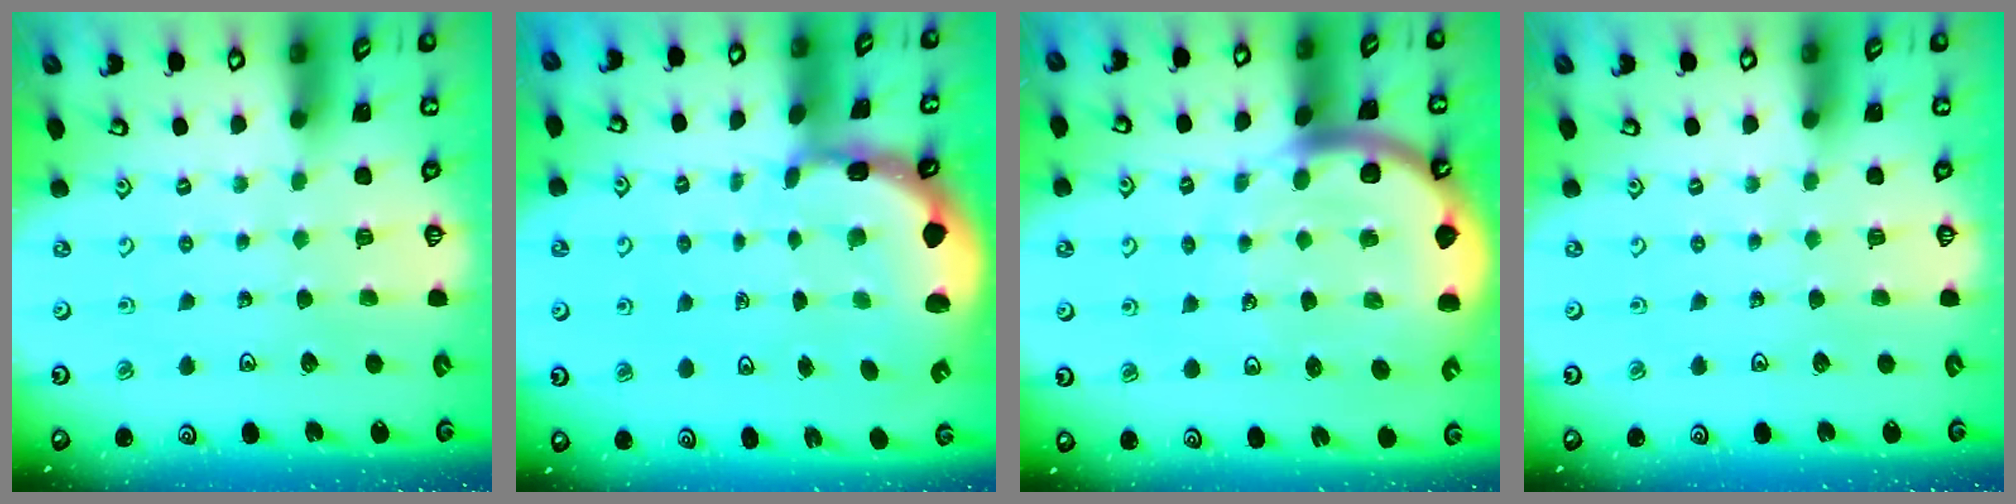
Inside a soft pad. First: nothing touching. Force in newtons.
{"total": 2.2, "press": 2.0, "slide": 1.0}
{"total": 11.7, "press": 11.6, "slide": 1.4}
{"total": 0.0}